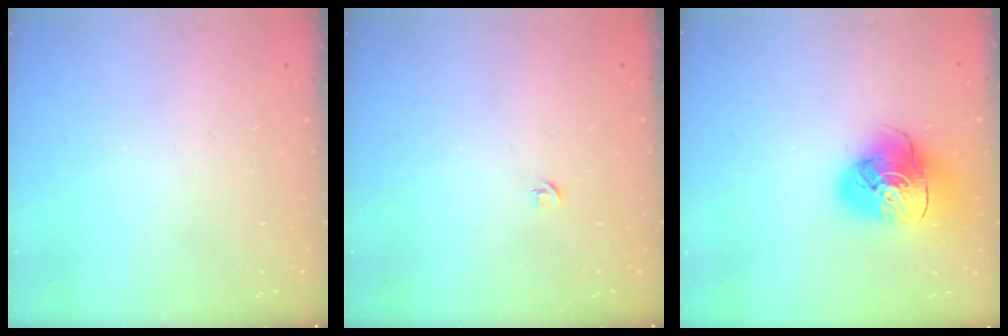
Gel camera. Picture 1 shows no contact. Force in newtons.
{"total": 2.7, "press": 2.6, "slide": 0.6}
{"total": 14.9, "press": 14.7, "slide": 2.0}